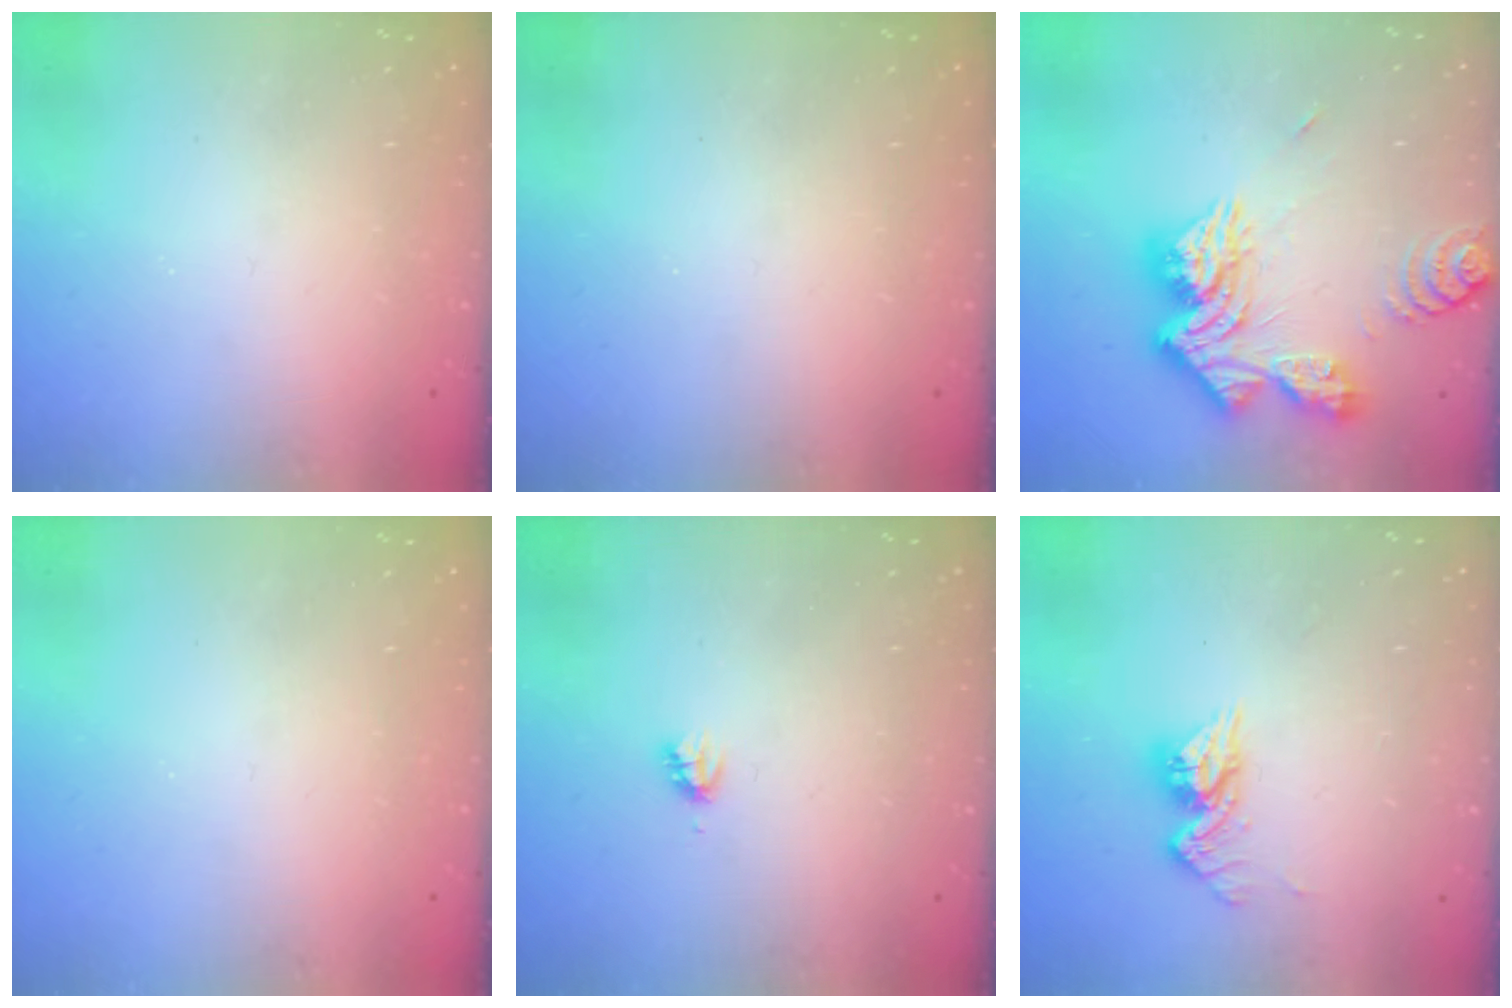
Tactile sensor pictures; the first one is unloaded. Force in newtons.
{"total": 0.0}
{"total": 18.5, "press": 18.4, "slide": 1.6}
{"total": 0.0}
{"total": 2.2, "press": 2.2, "slide": 0.3}
{"total": 10.1, "press": 10.1, "slide": 0.7}